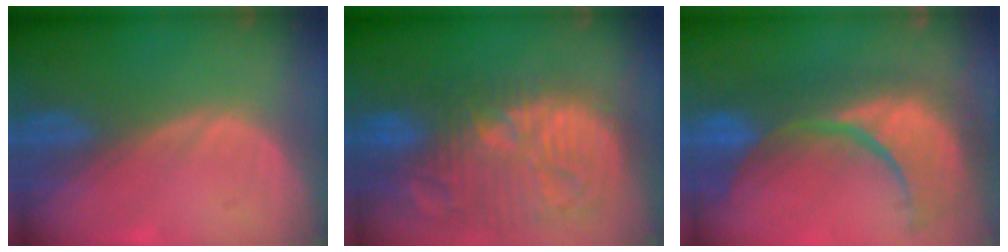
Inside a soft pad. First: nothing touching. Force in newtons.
{"total": 15.0, "press": 13.0, "slide": 7.4}
{"total": 13.5, "press": 11.8, "slide": 6.6}